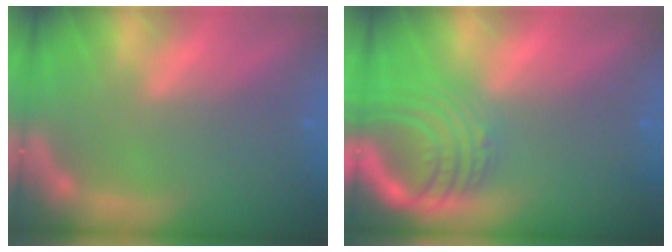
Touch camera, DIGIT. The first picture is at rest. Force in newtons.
{"total": 7.6}